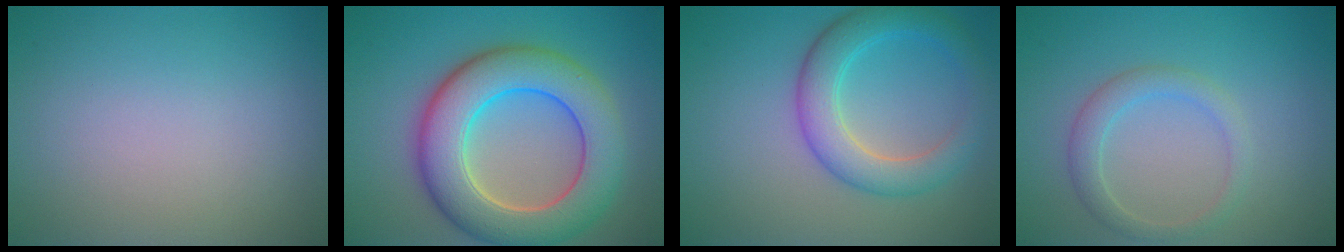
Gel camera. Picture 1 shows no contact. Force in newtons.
{"total": 9.8, "press": 9.7, "slide": 0.7}
{"total": 5.0, "press": 4.9, "slide": 0.3}
{"total": 2.4, "press": 2.4, "slide": 0.1}